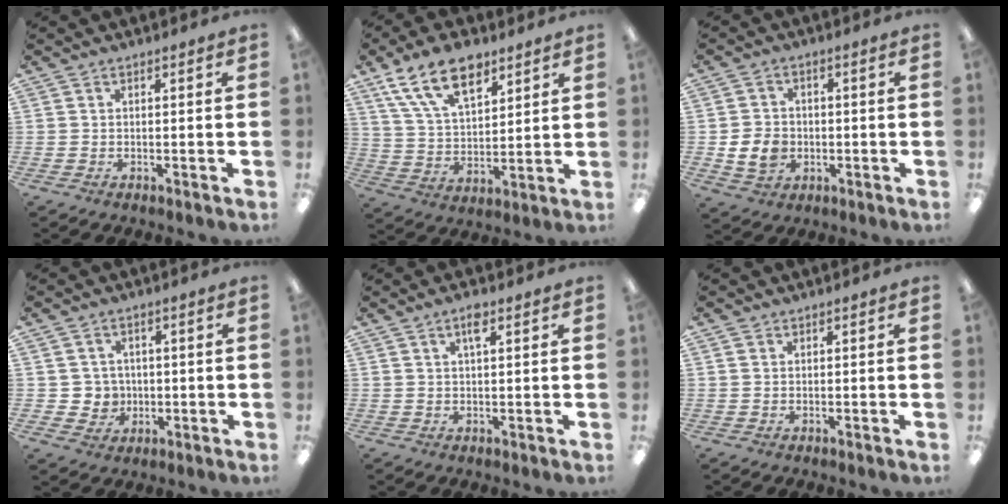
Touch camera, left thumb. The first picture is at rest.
{"total": 14.5, "force": [9.3, 7.4, 8.3], "torque": [-0.149, -0.032, 0.171]}
{"total": 6.5, "force": [-1.1, 5.5, 3.1], "torque": [-0.061, 0.010, -0.017]}
{"total": 4.6, "force": [0.7, 4.6, -0.1], "torque": [-0.010, 0.004, 0.015]}
{"total": 3.3, "force": [1.9, 1.0, 2.4], "torque": [-0.044, 0.003, 0.031]}
{"total": 1.0, "force": [0.5, 0.8, 0.4], "torque": [-0.010, 0.003, 0.009]}